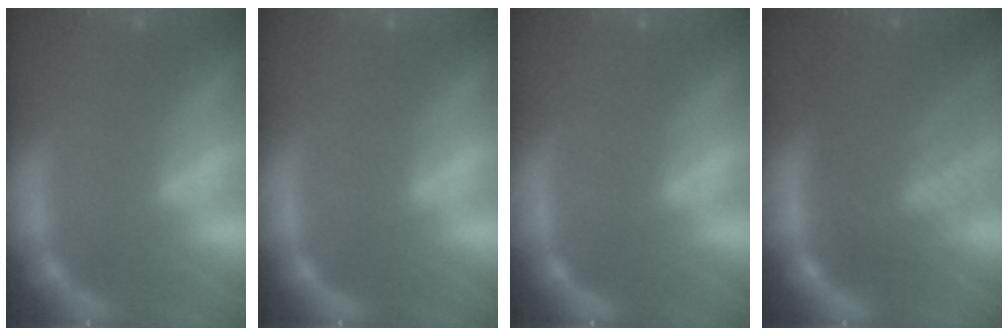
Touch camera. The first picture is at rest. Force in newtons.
{"total": 0.0}
{"total": 0.0}
{"total": 8.6}